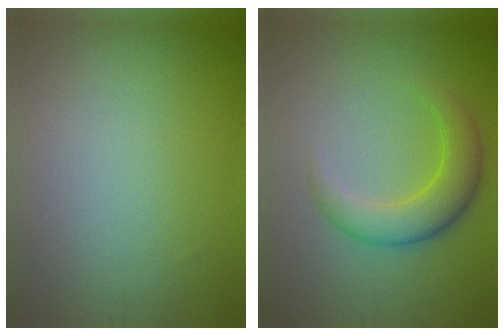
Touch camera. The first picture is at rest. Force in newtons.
{"total": 4.4, "press": 4.4, "slide": 0.3}